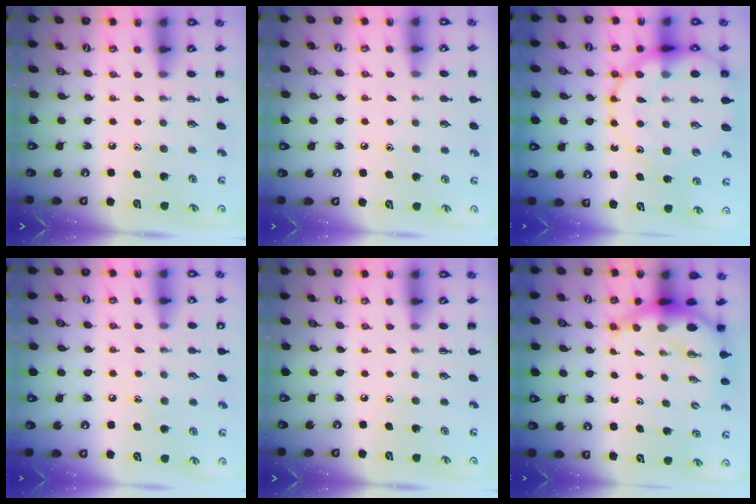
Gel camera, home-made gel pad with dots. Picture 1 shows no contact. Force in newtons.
{"total": 5.8, "press": 5.5, "slide": 1.7}
{"total": 22.0, "press": 21.6, "slide": 4.0}
{"total": 7.7, "press": 7.5, "slide": 1.7}
{"total": 0.0}
{"total": 5.7, "press": 5.5, "slide": 1.6}